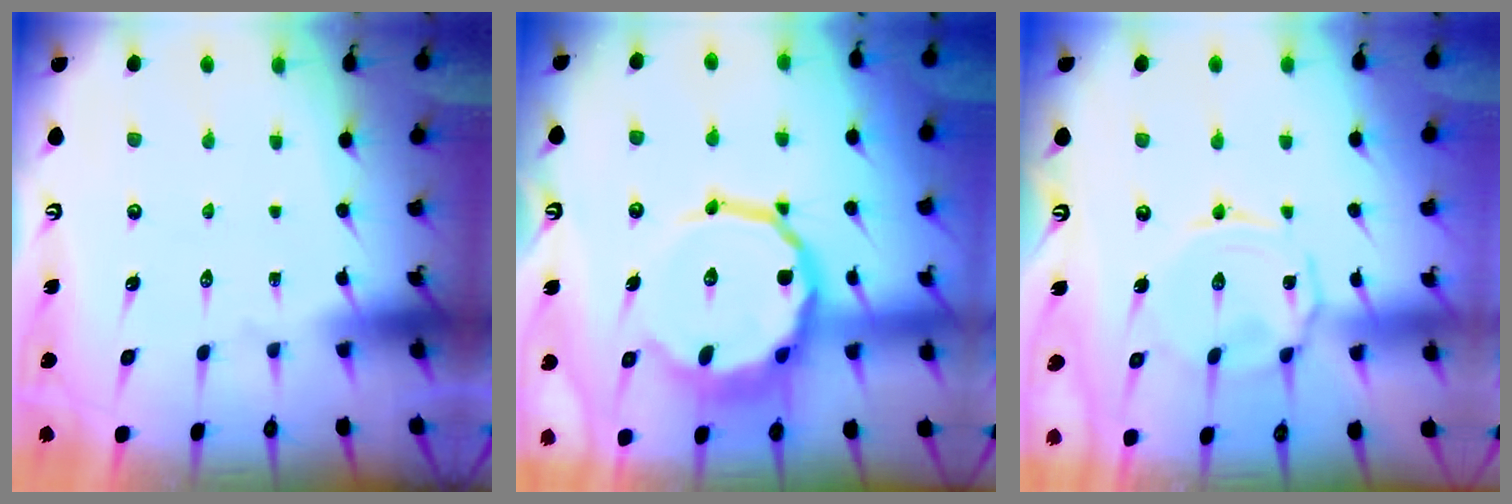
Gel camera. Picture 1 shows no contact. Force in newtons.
{"total": 14.3, "press": 13.8, "slide": 3.8}
{"total": 4.3, "press": 4.2, "slide": 0.7}